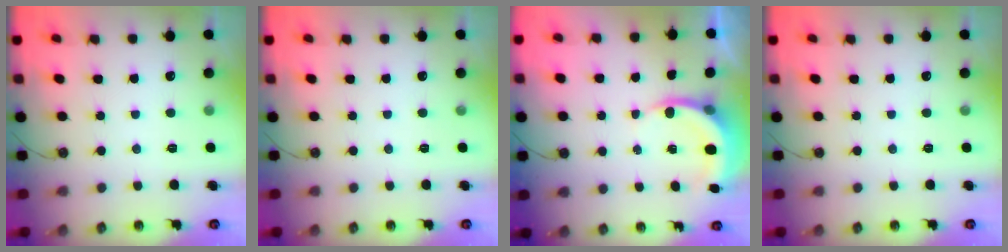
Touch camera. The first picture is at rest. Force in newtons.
{"total": 0.0}
{"total": 5.1, "press": 5.0, "slide": 0.7}
{"total": 0.0}